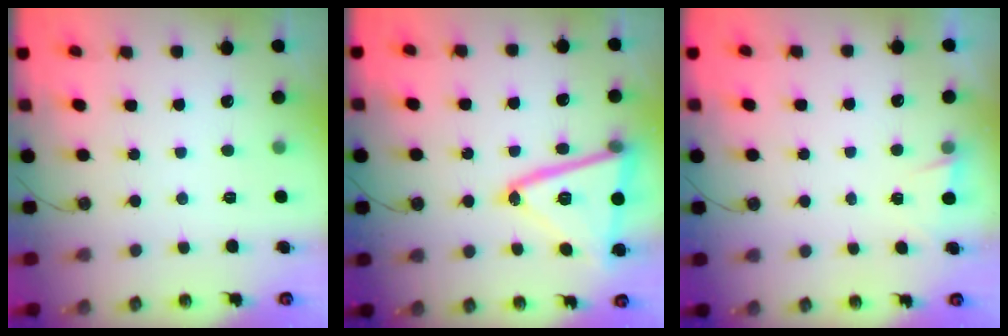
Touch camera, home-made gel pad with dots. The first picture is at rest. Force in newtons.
{"total": 21.1, "press": 21.0, "slide": 1.8}
{"total": 1.5, "press": 0.9, "slide": 1.2}